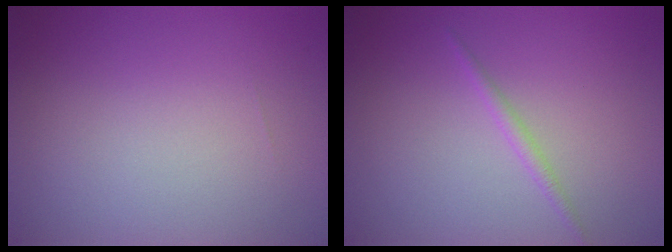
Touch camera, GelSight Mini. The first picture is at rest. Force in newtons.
{"total": 1.0, "press": 1.0, "slide": 0.0}